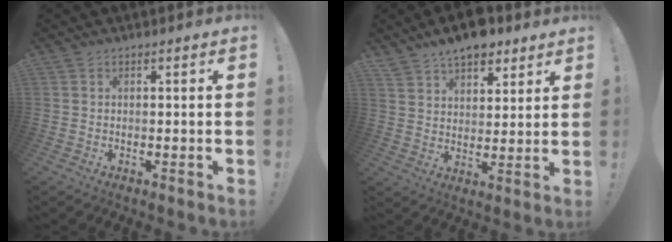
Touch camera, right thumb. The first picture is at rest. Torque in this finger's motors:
{"motor_torque": [-0.81, 2.31, 1.10, 0.96, 0.02]}